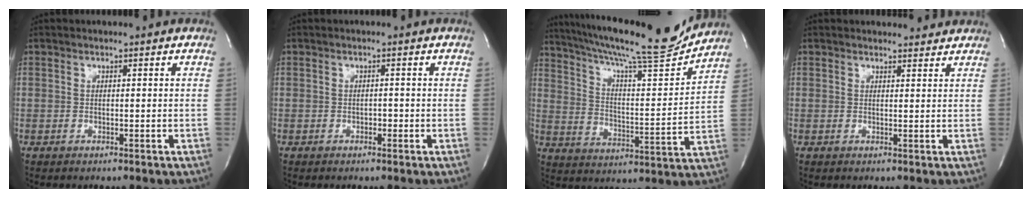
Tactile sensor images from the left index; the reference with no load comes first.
{"total": 0.7, "force": [-0.6, 0.3, 0.3], "torque": [-0.003, -0.002, -0.011]}
{"total": 20.0, "force": [18.0, 0.8, 8.7], "torque": [-0.152, -0.028, 0.268]}
{"total": 3.6, "force": [3.4, 1.0, 0.3], "torque": [-0.006, -0.003, 0.033]}